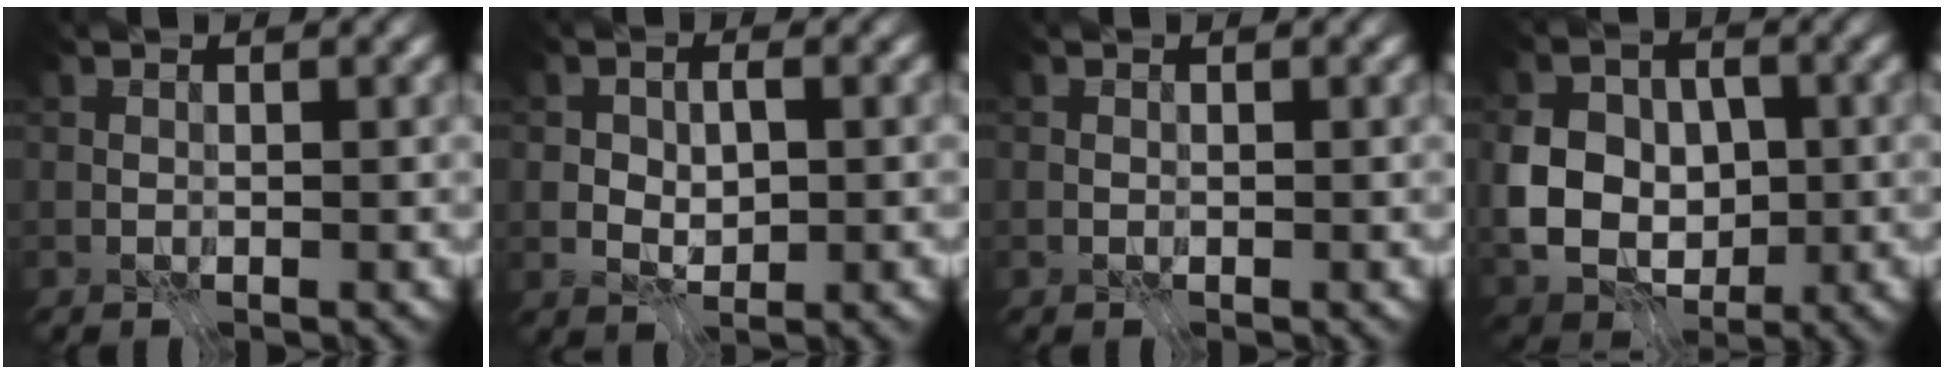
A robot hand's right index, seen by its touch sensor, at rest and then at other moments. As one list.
[{"total": 2.9, "force": [-0.4, 1.7, 2.3], "torque": [-0.040, -0.002, -0.007]}, {"total": 0.0}, {"total": 7.7, "force": [-0.7, 6.0, 4.7], "torque": [-0.078, 0.000, -0.021]}]